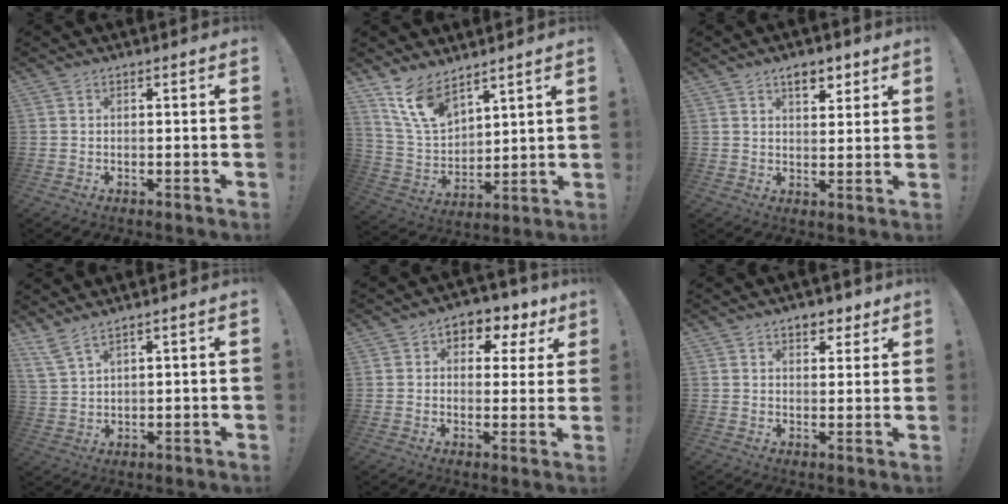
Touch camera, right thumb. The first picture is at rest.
{"total": 12.6, "force": [9.5, 6.1, 5.6], "torque": [-0.127, -0.053, 0.187]}
{"total": 6.0, "force": [3.8, 3.0, 3.6], "torque": [-0.039, -0.015, 0.064]}
{"total": 5.3, "force": [4.4, 1.1, 2.8], "torque": [-0.061, -0.021, 0.084]}
{"total": 5.6, "force": [2.0, 4.5, 2.7], "torque": [-0.024, -0.014, 0.035]}
{"total": 5.4, "force": [3.7, 3.2, 2.2], "torque": [-0.022, -0.013, 0.064]}